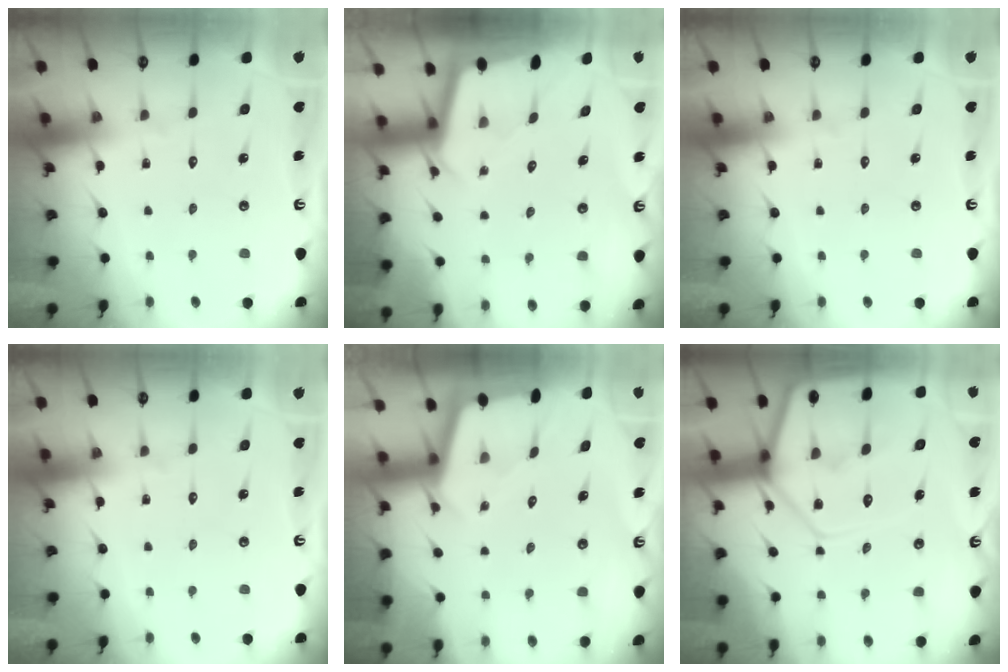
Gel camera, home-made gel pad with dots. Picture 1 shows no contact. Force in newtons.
{"total": 1.9, "press": 1.9, "slide": 0.1}
{"total": 0.0}
{"total": 0.0}
{"total": 1.9, "press": 1.9, "slide": 0.2}
{"total": 14.3, "press": 14.3, "slide": 1.2}